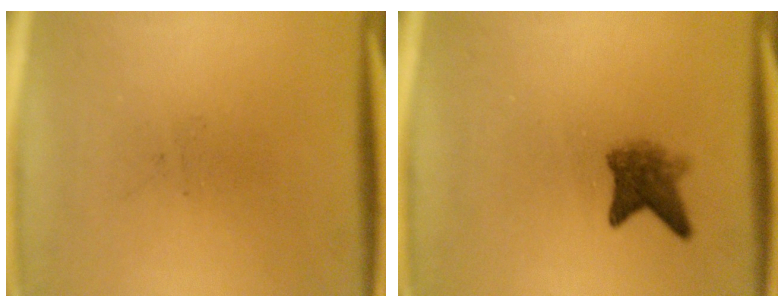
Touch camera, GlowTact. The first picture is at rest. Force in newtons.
{"total": 3.7}